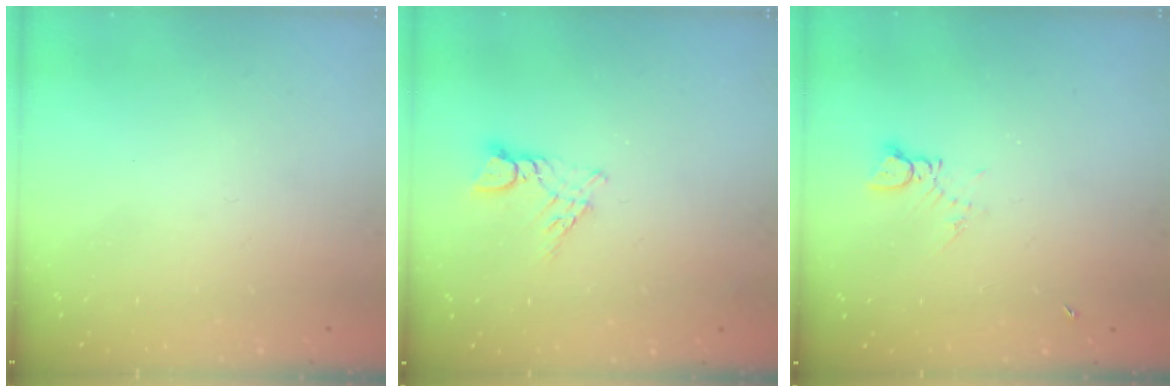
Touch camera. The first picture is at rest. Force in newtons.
{"total": 3.4, "press": 3.4, "slide": 0.4}
{"total": 2.2, "press": 2.2, "slide": 0.1}